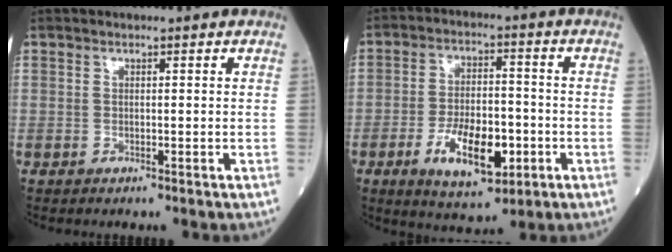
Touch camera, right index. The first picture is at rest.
{"total": 10.7, "force": [-3.8, 4.3, 9.0], "torque": [-0.167, -0.004, -0.060]}